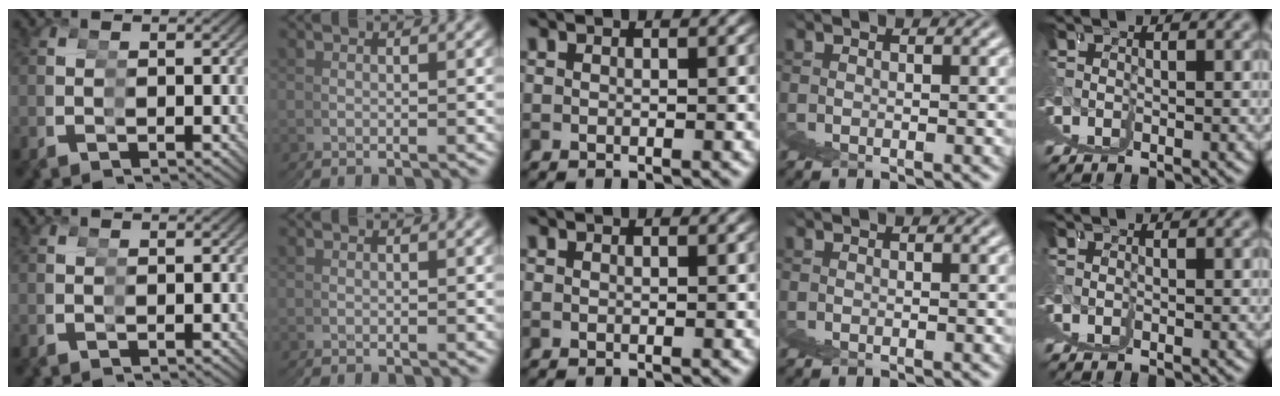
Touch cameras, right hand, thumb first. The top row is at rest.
{}